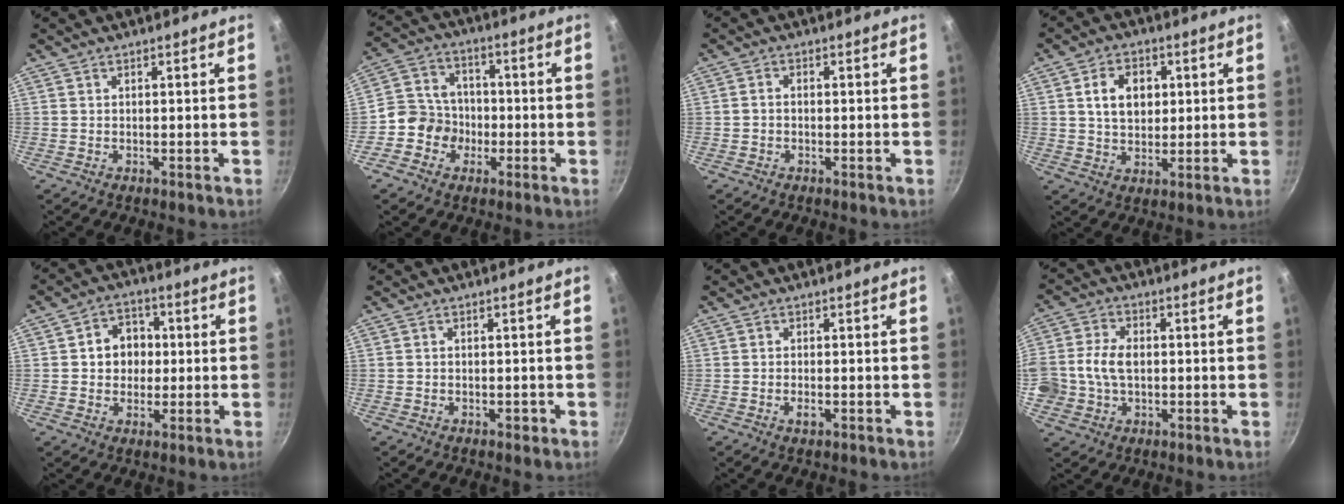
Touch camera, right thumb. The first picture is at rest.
{"total": 8.7, "force": [-2.7, 7.8, 2.8], "torque": [-0.010, 0.033, -0.067]}
{"total": 1.3, "force": [-0.4, 1.0, 0.8], "torque": [-0.016, 0.009, -0.009]}
{"total": 8.5, "force": [1.9, 6.1, 5.6], "torque": [-0.072, -0.001, 0.031]}
{"total": 8.1, "force": [0.6, 6.9, 4.3], "torque": [-0.025, 0.009, 0.002]}
{"total": 1.2, "force": [-0.6, 0.7, 0.8], "torque": [-0.010, 0.004, -0.007]}
{"total": 1.7, "force": [-0.7, 0.7, 1.4], "torque": [-0.031, 0.001, -0.014]}
{"total": 9.8, "force": [-0.3, 7.3, 6.5], "torque": [-0.121, 0.016, -0.014]}